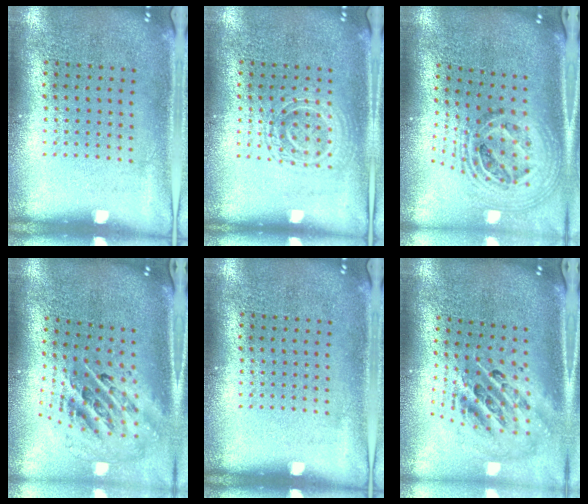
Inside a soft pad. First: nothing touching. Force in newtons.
{"total": 1.1, "press": 1.0, "slide": 0.3}
{"total": 1.9, "press": 1.5, "slide": 1.1}
{"total": 2.2, "press": 1.6, "slide": 1.5}
{"total": 0.0}
{"total": 2.6, "press": 1.8, "slide": 1.9}